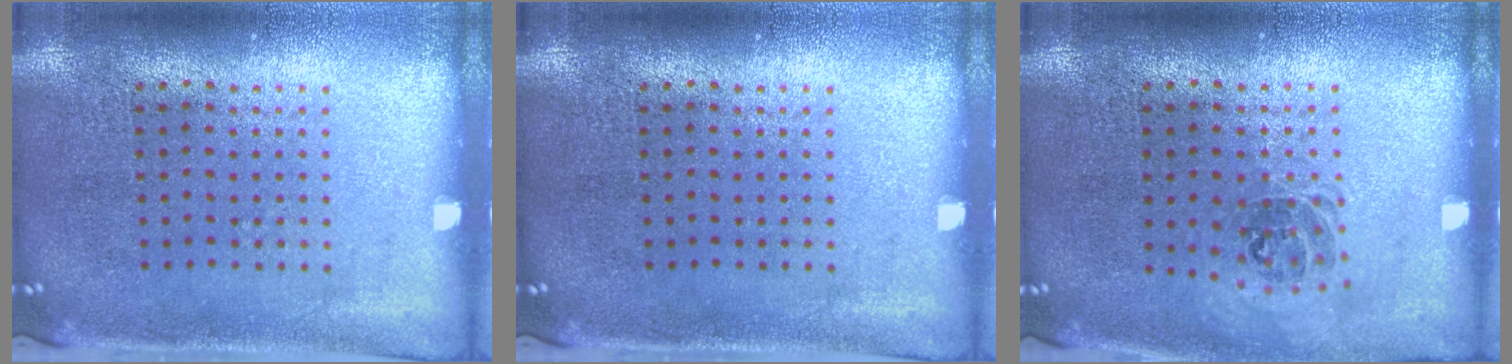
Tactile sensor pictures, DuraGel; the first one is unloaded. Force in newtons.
{"total": 0.0}
{"total": 1.0, "press": 0.8, "slide": 0.5}